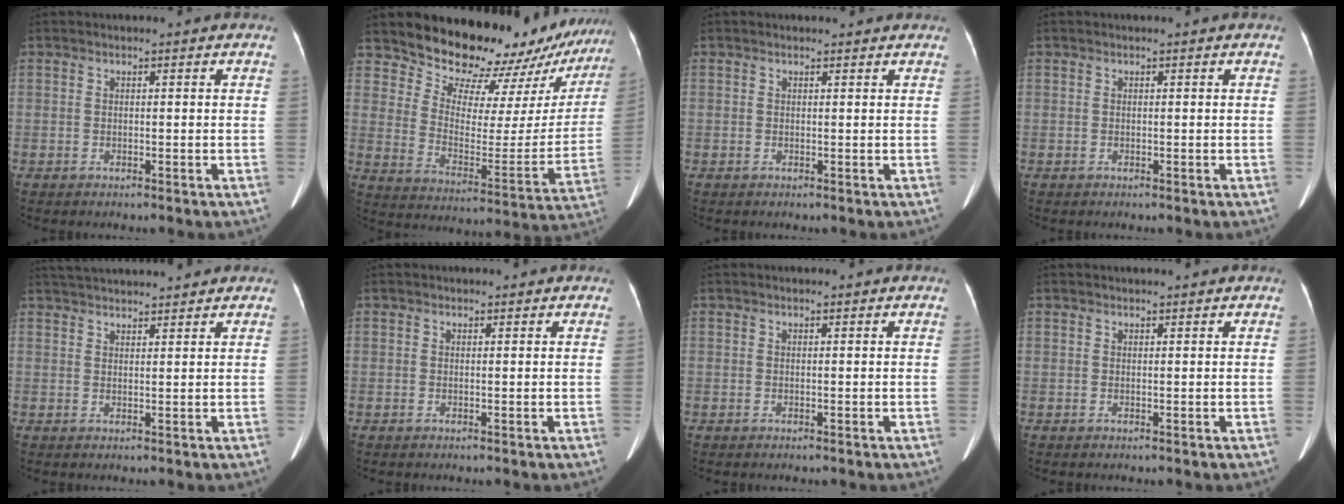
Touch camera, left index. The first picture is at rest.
{"total": 22.2, "force": [20.7, 6.1, 5.2], "torque": [-0.059, -0.092, 0.262]}
{"total": 1.6, "force": [1.2, 1.0, -0.2], "torque": [0.011, 0.005, 0.008]}
{"total": 0.0}
{"total": 10.9, "force": [10.2, 1.1, 3.9], "torque": [-0.066, 0.026, 0.151]}
{"total": 1.3, "force": [1.1, 0.4, 0.4], "torque": [-0.008, 0.000, 0.011]}
{"total": 0.8, "force": [0.7, 0.1, 0.2], "torque": [-0.008, 0.001, 0.009]}
{"total": 2.5, "force": [2.4, 0.0, 0.8], "torque": [-0.010, 0.006, 0.027]}